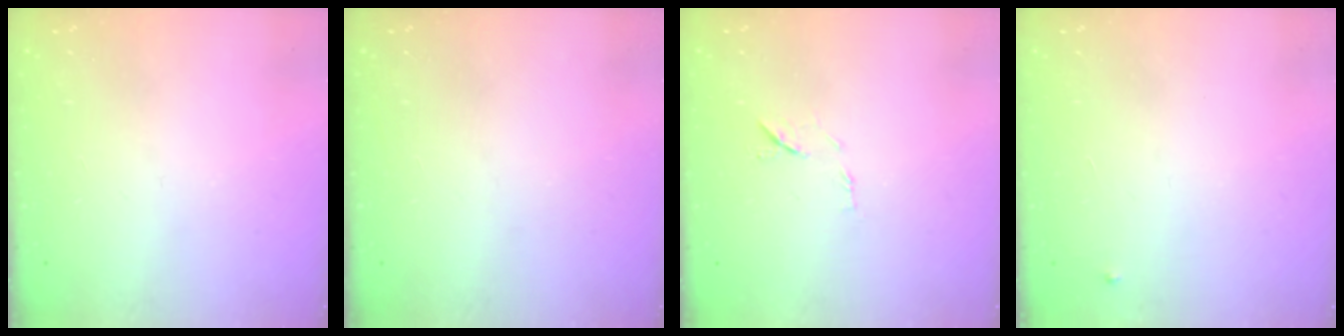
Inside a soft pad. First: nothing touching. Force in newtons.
{"total": 0.0}
{"total": 6.8, "press": 6.7, "slide": 0.8}
{"total": 3.2, "press": 3.2, "slide": 0.2}